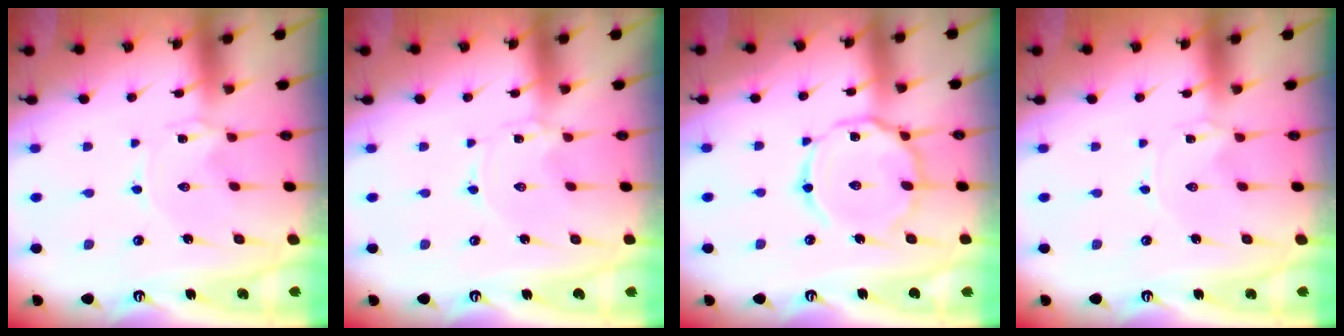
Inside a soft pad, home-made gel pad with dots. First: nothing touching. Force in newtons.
{"total": 0.0}
{"total": 14.4, "press": 14.4, "slide": 1.2}
{"total": 0.0}